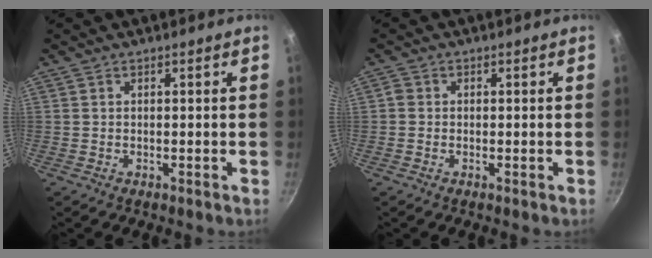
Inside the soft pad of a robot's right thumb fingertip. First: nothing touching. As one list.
[{"total": 1.3, "force": [-0.4, 1.1, 0.5], "torque": [-0.008, 0.004, -0.010]}]